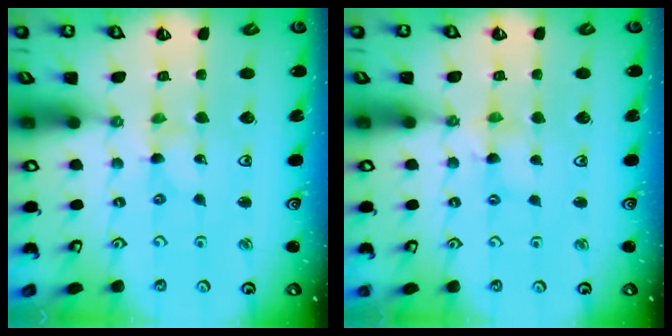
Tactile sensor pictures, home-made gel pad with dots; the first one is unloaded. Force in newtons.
{"total": 1.7, "press": 1.7, "slide": 0.2}